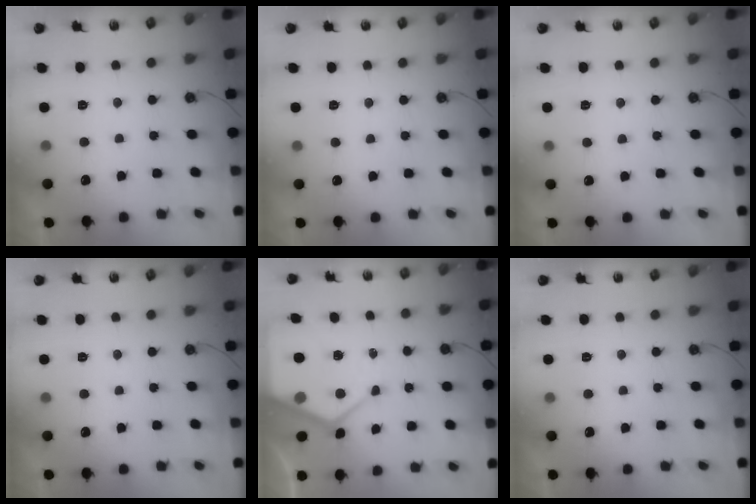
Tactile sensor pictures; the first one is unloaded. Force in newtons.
{"total": 2.7, "press": 2.6, "slide": 0.4}
{"total": 3.6, "press": 3.5, "slide": 0.6}
{"total": 0.0}
{"total": 11.2, "press": 11.1, "slide": 1.2}
{"total": 0.0}